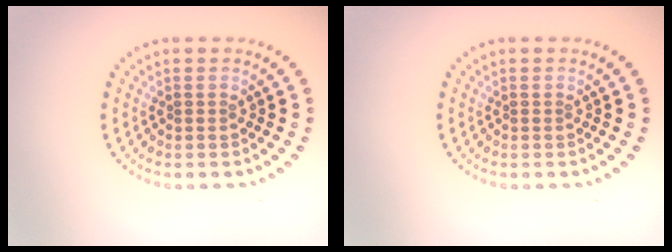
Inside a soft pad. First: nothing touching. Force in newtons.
{"total": 0.0}